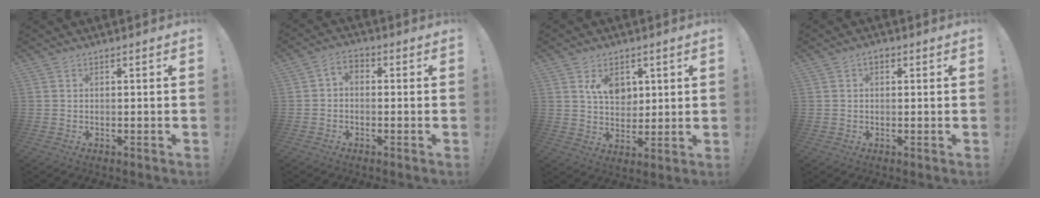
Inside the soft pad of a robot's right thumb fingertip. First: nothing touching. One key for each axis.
{"total": 3.1, "fx": -1.4, "fy": 2.2, "fz": 1.8, "tx": -0.034, "ty": 0.007, "tz": -0.027}
{"total": 8.4, "fx": 3.7, "fy": 6.2, "fz": 4.3, "tx": -0.068, "ty": -0.012, "tz": 0.073}
{"total": 2.5, "fx": 0.7, "fy": 2.0, "fz": 1.3, "tx": -0.016, "ty": 0.000, "tz": 0.012}